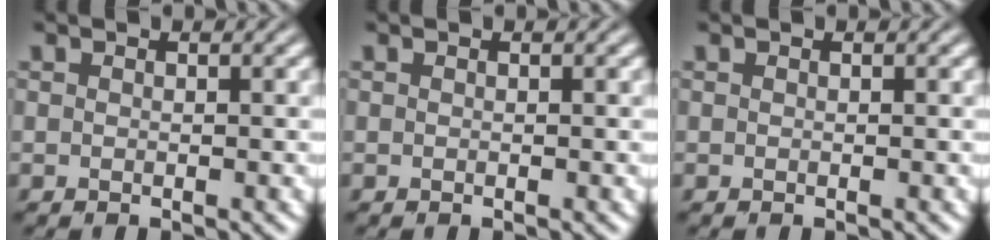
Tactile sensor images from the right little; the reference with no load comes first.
{"total": 0.0}
{"total": 0.0}